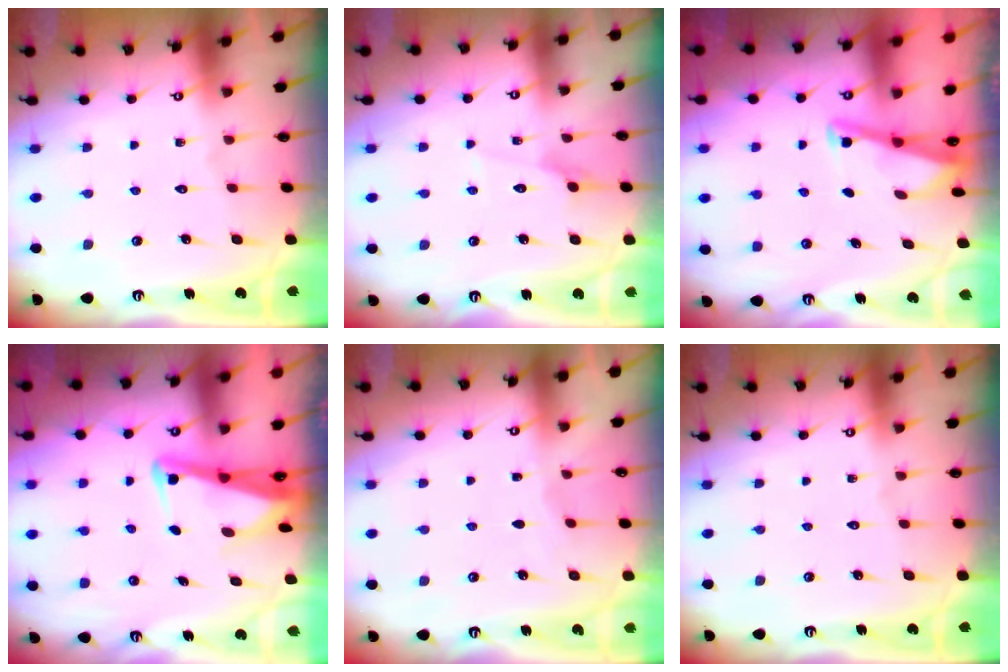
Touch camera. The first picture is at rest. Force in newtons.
{"total": 3.3, "press": 3.3, "slide": 0.3}
{"total": 3.0, "press": 3.0, "slide": 0.3}
{"total": 3.5, "press": 3.4, "slide": 0.8}
{"total": 1.5, "press": 1.5, "slide": 0.3}
{"total": 0.0}